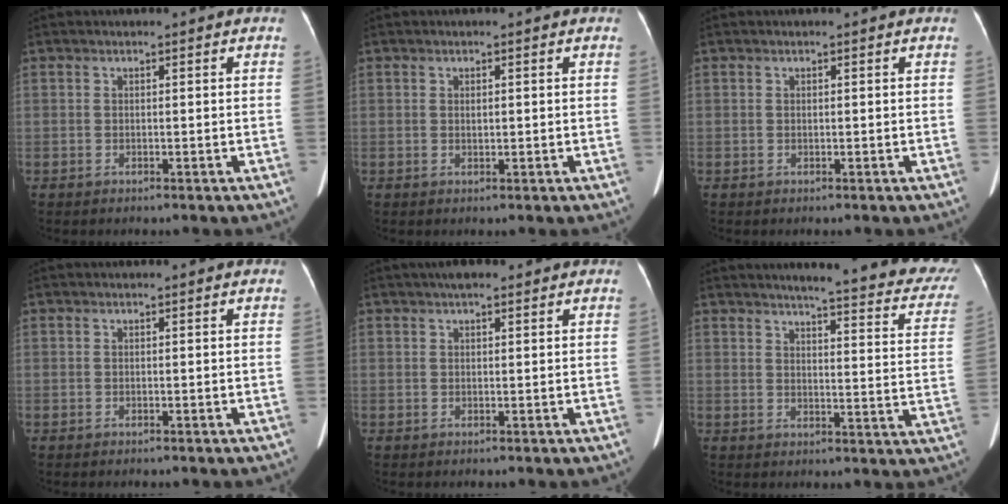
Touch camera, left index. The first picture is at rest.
{"total": 0.8, "force": [0.1, 0.3, 0.7], "torque": [-0.015, -0.001, 0.004]}
{"total": 0.0}
{"total": 0.0}
{"total": 3.1, "force": [2.3, 1.0, 1.8], "torque": [-0.028, 0.018, 0.033]}
{"total": 22.0, "force": [19.3, 2.5, 10.4], "torque": [-0.113, -0.062, 0.205]}